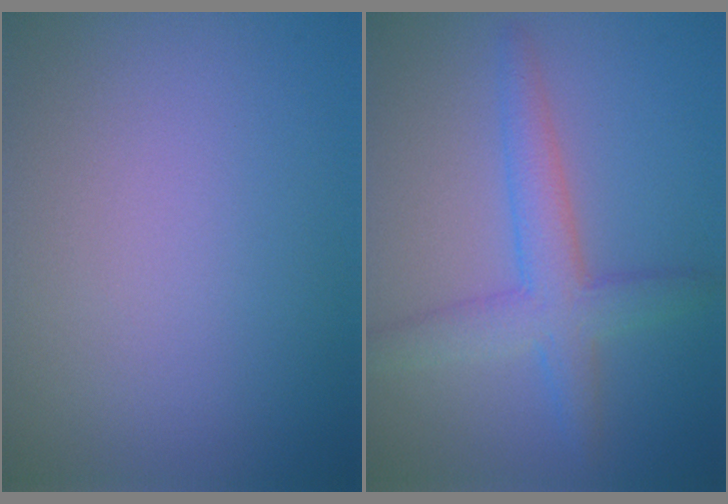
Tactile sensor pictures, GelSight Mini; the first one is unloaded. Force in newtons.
{"total": 4.1, "press": 4.1, "slide": 0.1}